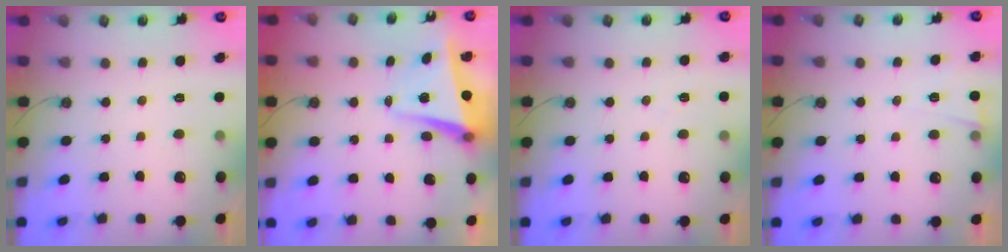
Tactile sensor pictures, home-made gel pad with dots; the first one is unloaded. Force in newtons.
{"total": 5.5, "press": 5.2, "slide": 1.7}
{"total": 5.0, "press": 3.5, "slide": 3.5}
{"total": 3.1, "press": 2.9, "slide": 1.0}